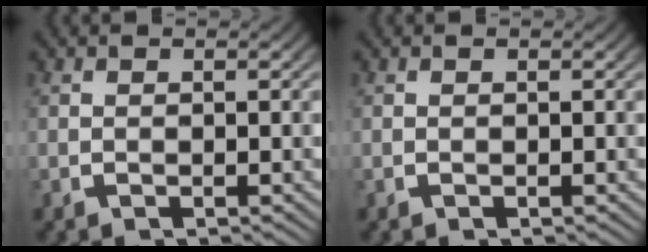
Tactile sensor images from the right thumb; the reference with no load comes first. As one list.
[{"total": 0.0}]